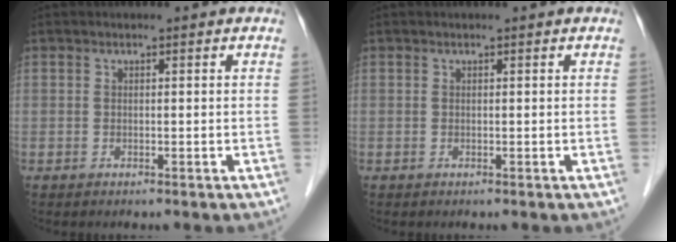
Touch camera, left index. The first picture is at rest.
{"total": 0.0}